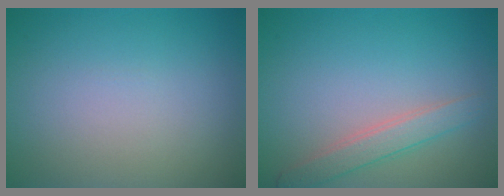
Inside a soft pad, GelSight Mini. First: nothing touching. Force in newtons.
{"total": 2.4, "press": 2.4, "slide": 0.1}